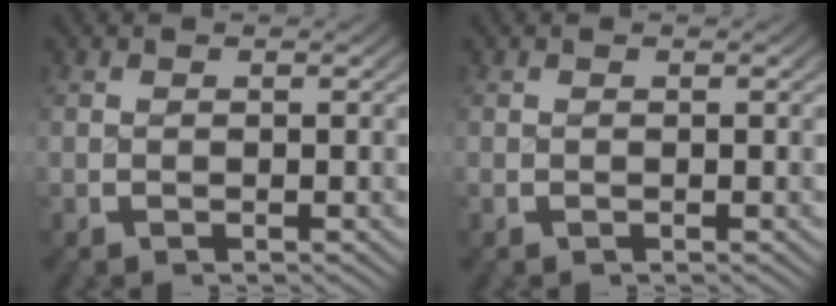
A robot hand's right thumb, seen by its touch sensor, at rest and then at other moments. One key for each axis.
{"total": 0.0}